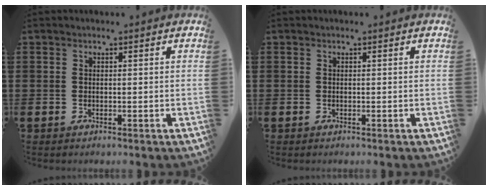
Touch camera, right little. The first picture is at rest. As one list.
[{"total": 0.0}]